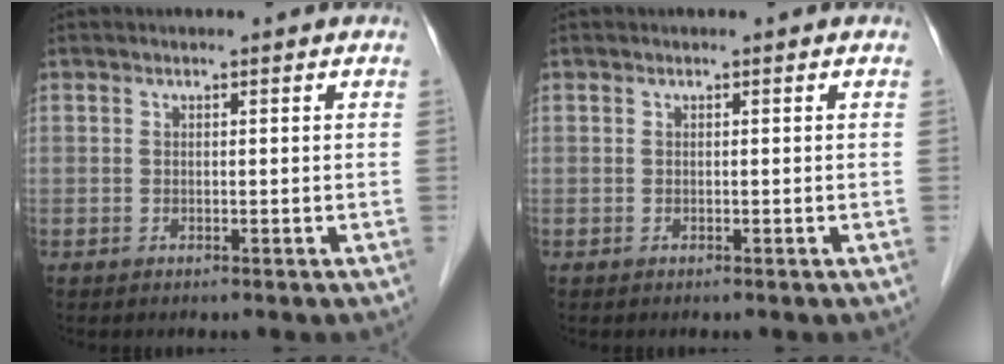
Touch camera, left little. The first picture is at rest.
{"total": 0.0}